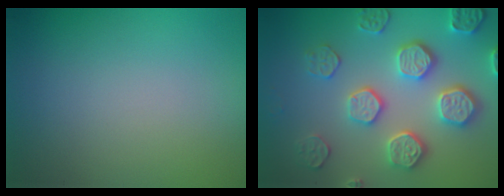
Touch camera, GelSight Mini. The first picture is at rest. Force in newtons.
{"total": 5.1, "press": 5.0, "slide": 1.1}